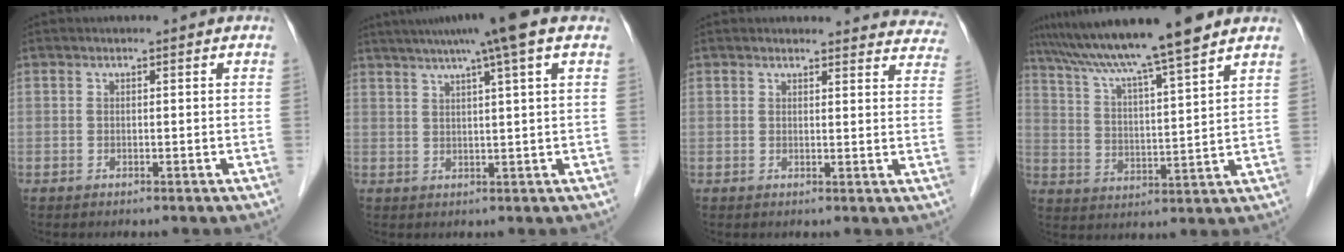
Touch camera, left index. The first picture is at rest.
{"total": 9.9, "force": [6.8, -1.1, 7.1], "torque": [-0.115, 0.023, 0.089]}
{"total": 13.7, "force": [13.2, 3.2, 1.4], "torque": [0.028, -0.042, 0.109]}
{"total": 15.2, "force": [12.5, -0.7, 8.6], "torque": [-0.151, 0.013, 0.204]}